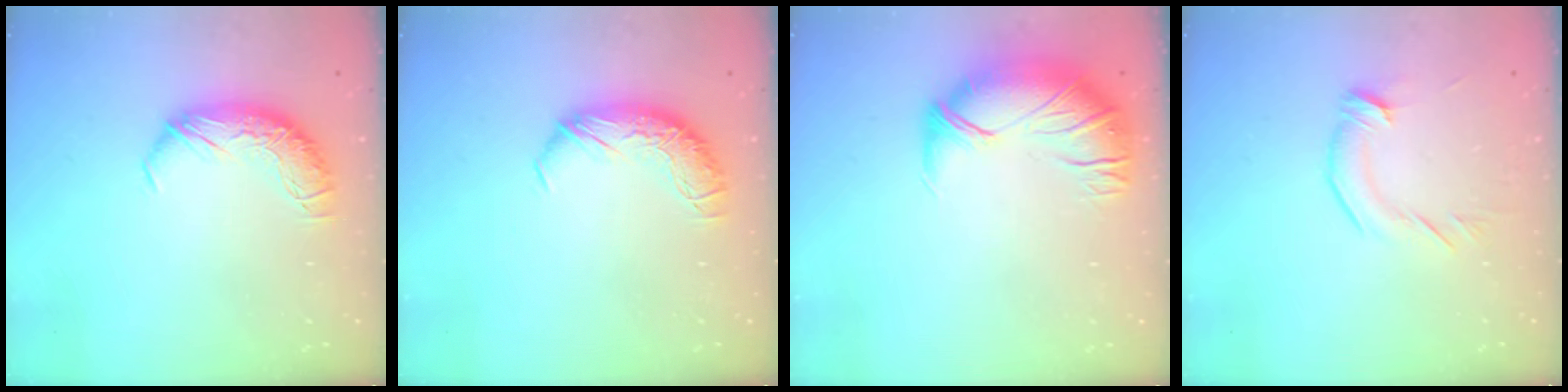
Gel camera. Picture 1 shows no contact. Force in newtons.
{"total": 0.0}
{"total": 2.7, "press": 0.8, "slide": 2.6}
{"total": 2.6, "press": 2.6, "slide": 0.4}